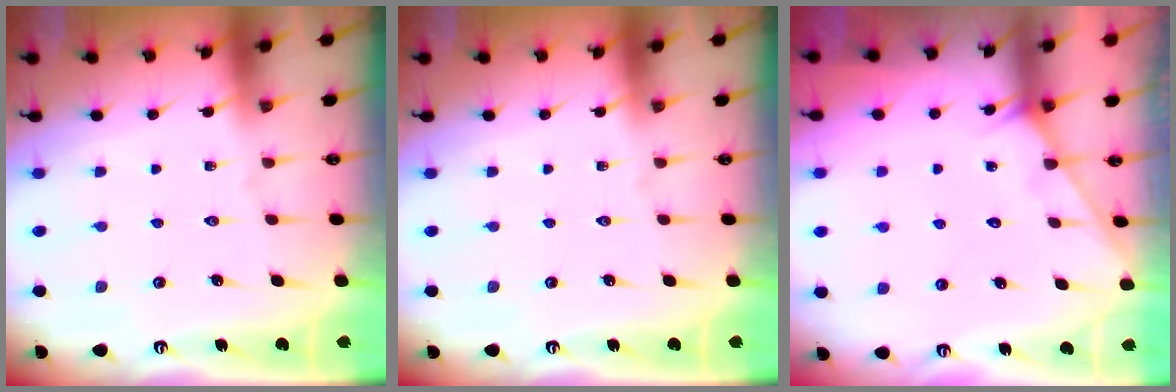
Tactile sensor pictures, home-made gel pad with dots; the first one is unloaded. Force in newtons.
{"total": 0.0}
{"total": 3.8, "press": 3.8, "slide": 0.3}